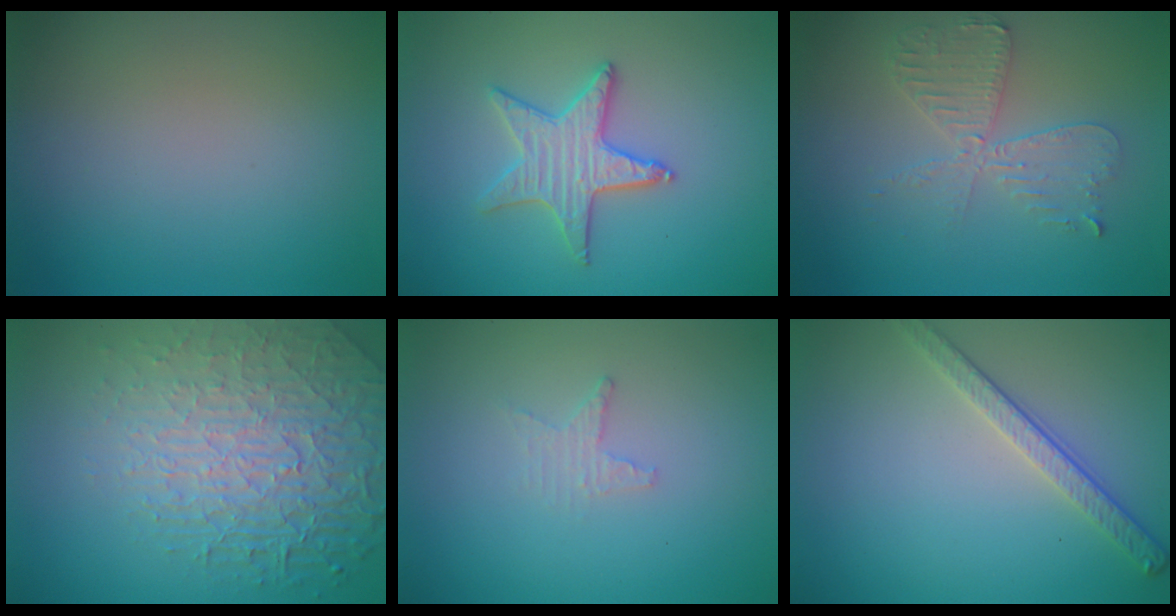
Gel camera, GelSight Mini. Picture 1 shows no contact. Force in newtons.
{"total": 3.3, "press": 3.3, "slide": 0.3}
{"total": 4.1, "press": 3.5, "slide": 2.1}
{"total": 8.4, "press": 5.7, "slide": 6.2}
{"total": 1.2, "press": 1.2, "slide": 0.4}
{"total": 2.8, "press": 2.5, "slide": 1.2}